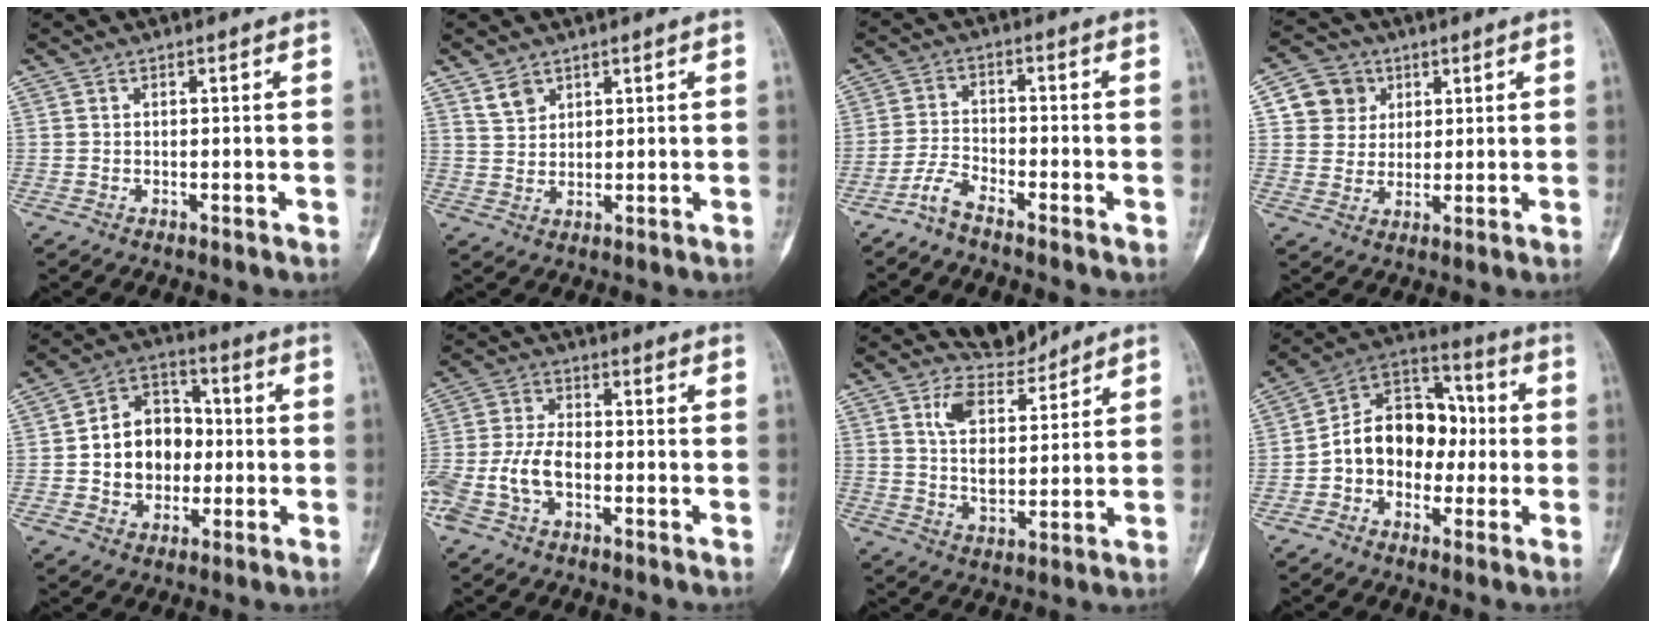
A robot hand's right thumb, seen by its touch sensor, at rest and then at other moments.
{"total": 3.5, "force": [2.4, 2.3, 1.1], "torque": [-0.007, -0.015, 0.051]}
{"total": 4.0, "force": [-3.5, 0.7, 1.7], "torque": [-0.038, 0.015, -0.077]}
{"total": 7.8, "force": [2.7, 7.0, 1.9], "torque": [0.001, -0.004, 0.045]}
{"total": 13.4, "force": [-0.6, 10.5, 8.2], "torque": [-0.085, 0.031, -0.012]}
{"total": 9.6, "force": [-3.3, 5.5, 7.2], "torque": [-0.165, 0.025, -0.066]}
{"total": 7.3, "force": [6.1, 3.2, 2.5], "torque": [-0.032, -0.050, 0.123]}
{"total": 14.8, "force": [-1.3, 11.1, 9.6], "torque": [-0.113, 0.047, -0.035]}